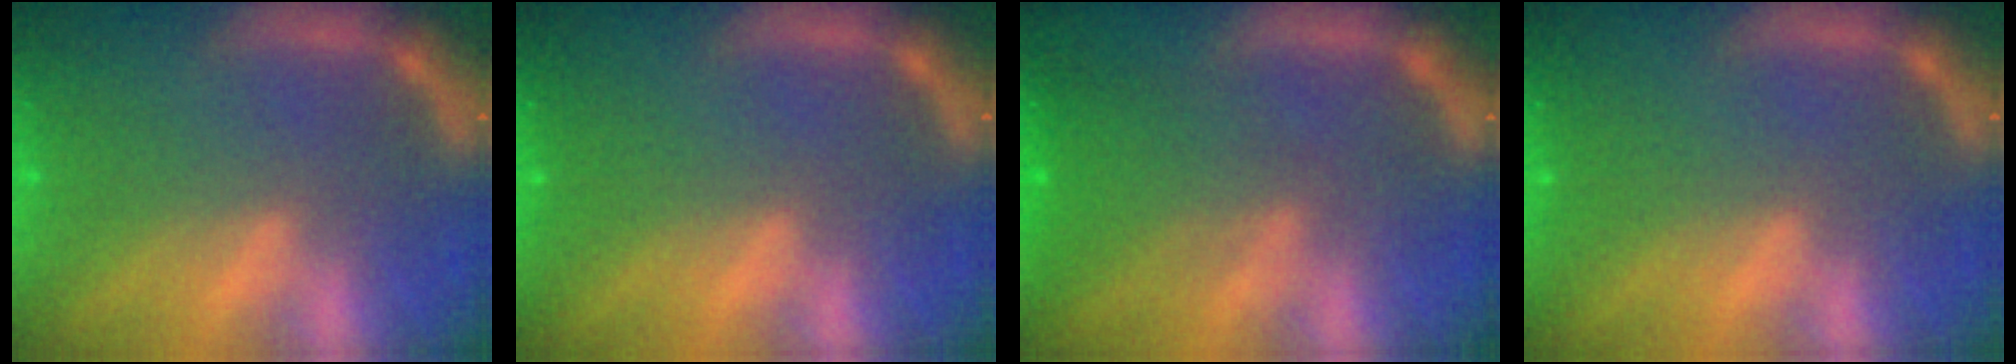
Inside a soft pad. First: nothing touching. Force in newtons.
{"total": 0.0}
{"total": 3.4}
{"total": 0.0}